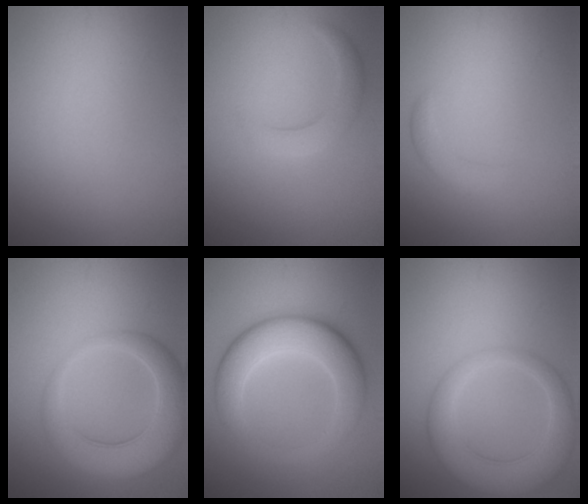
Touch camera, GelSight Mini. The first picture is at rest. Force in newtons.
{"total": 2.6, "press": 2.6, "slide": 0.1}
{"total": 1.6, "press": 1.6, "slide": 0.0}
{"total": 6.4, "press": 6.4, "slide": 0.3}
{"total": 7.1, "press": 7.1, "slide": 0.2}
{"total": 5.7, "press": 5.7, "slide": 0.4}